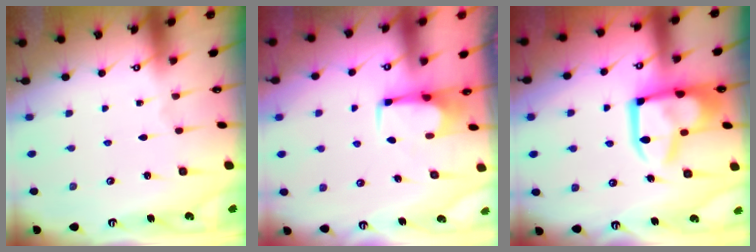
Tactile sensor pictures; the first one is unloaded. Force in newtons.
{"total": 2.7, "press": 2.7, "slide": 0.4}
{"total": 17.0, "press": 16.9, "slide": 2.0}